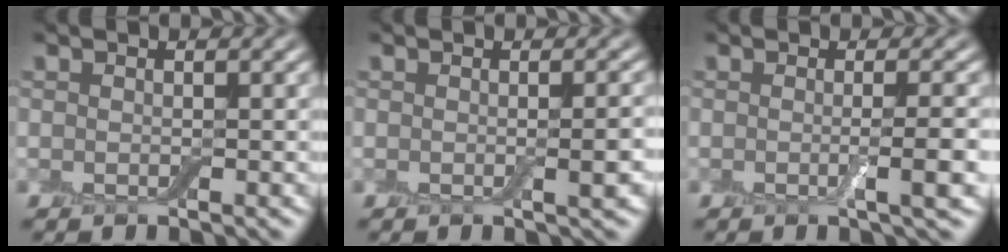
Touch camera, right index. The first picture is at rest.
{"total": 1.8, "force": [-0.2, 0.3, 1.8], "torque": [-0.024, -0.001, -0.003]}
{"total": 3.1, "force": [-0.5, 0.5, 3.0], "torque": [-0.043, -0.004, -0.010]}